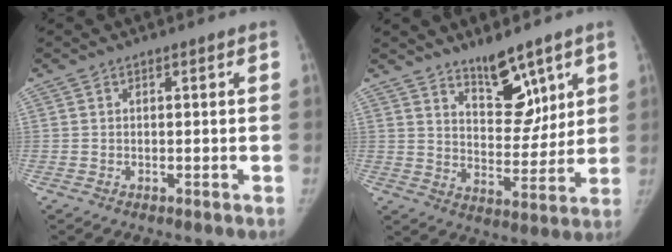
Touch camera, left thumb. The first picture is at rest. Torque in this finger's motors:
{"motor_torque": [-0.15, -0.16, 0.11, -0.20, 0.04]}